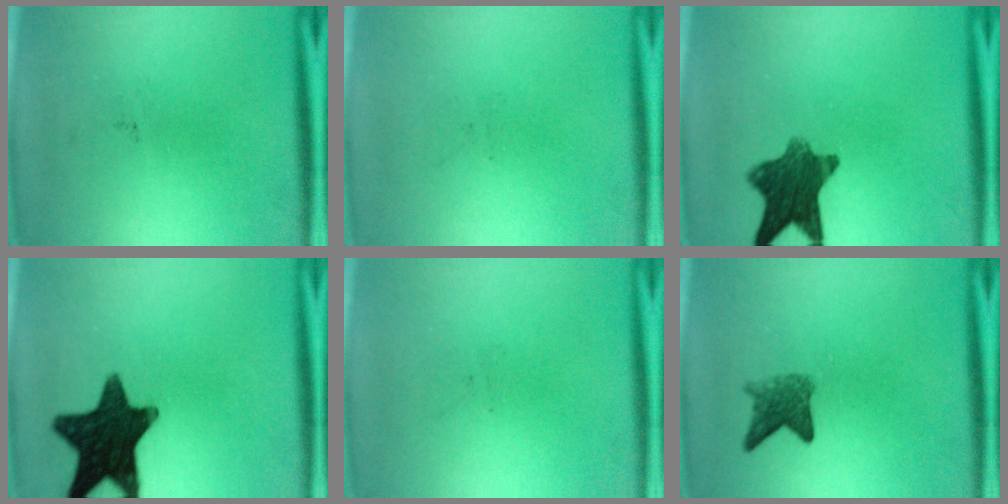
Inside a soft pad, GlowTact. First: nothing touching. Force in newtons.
{"total": 0.0}
{"total": 9.5}
{"total": 15.8}
{"total": 0.0}
{"total": 3.2}